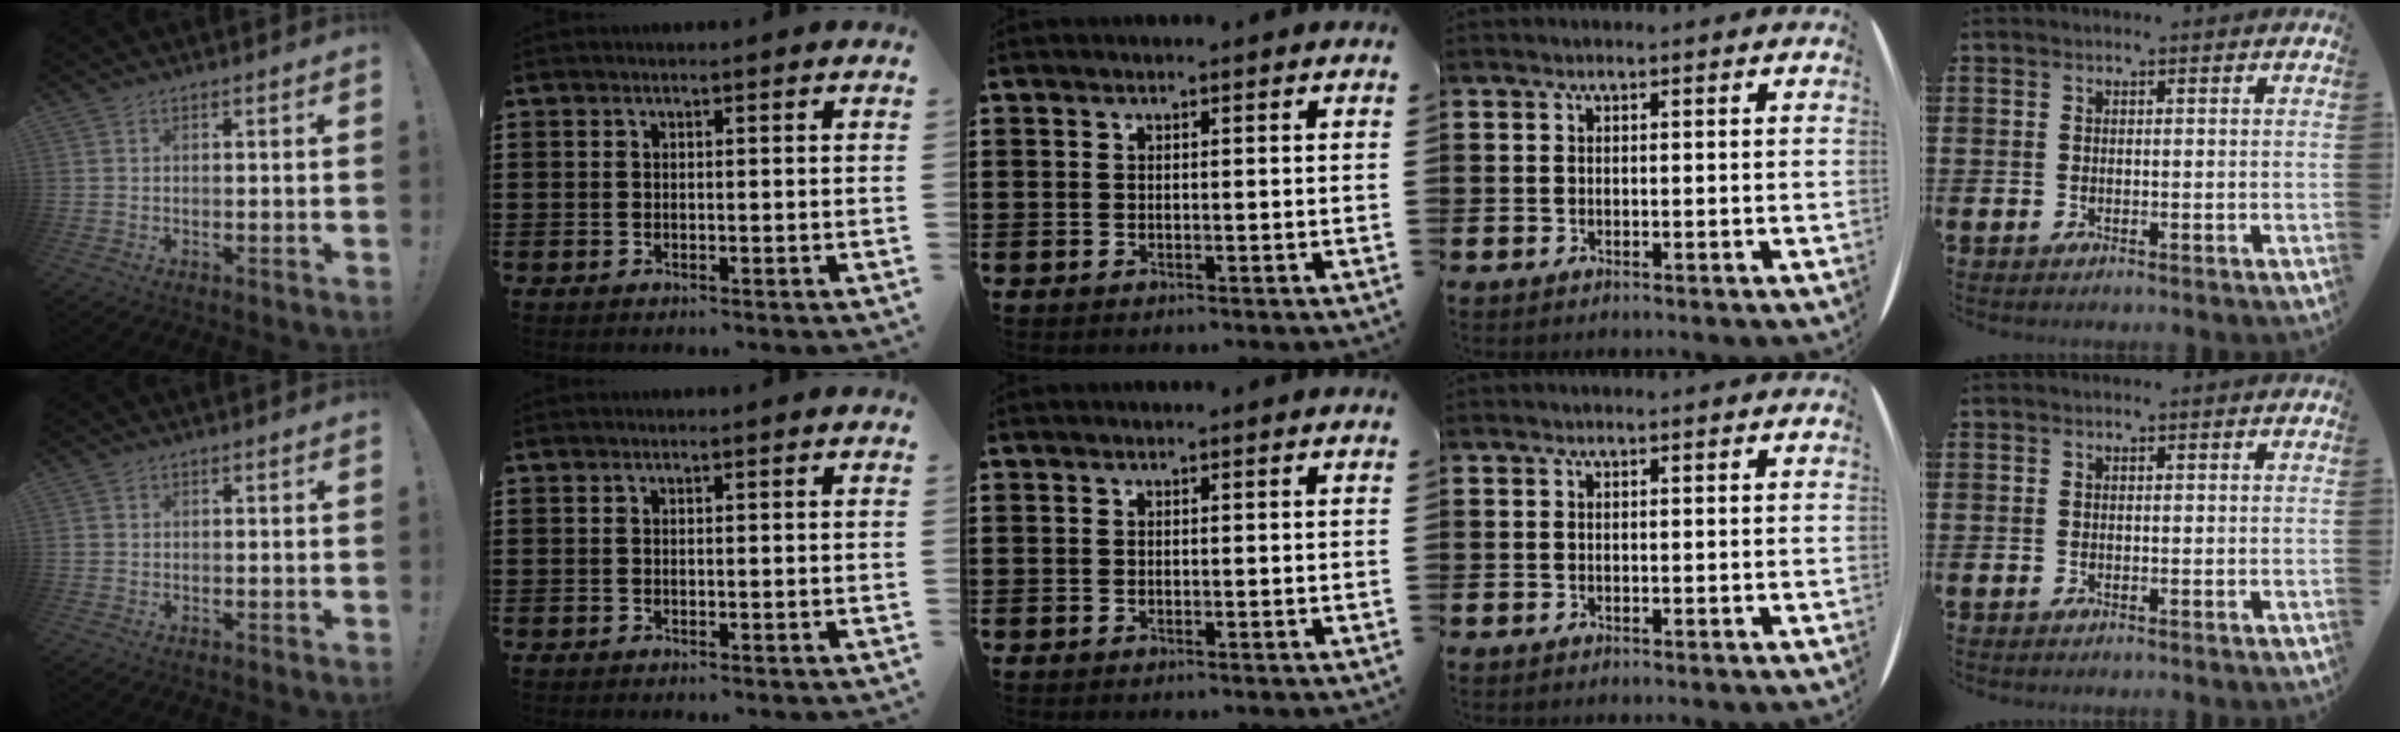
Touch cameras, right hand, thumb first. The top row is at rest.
{"thumb": {"total": 0.6, "force": [0.0, 0.6, 0.1], "torque": [-0.007, 0.004, 0.001]}}